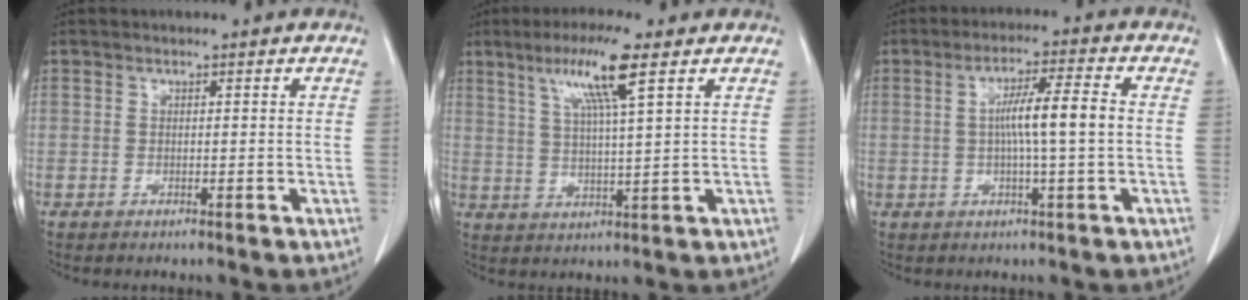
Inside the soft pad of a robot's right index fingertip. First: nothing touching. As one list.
[{"total": 9.3, "force": [4.7, 0.0, 8.0], "torque": [-0.155, 0.008, 0.089]}, {"total": 7.7, "force": [0.2, 0.3, 7.7], "torque": [-0.138, 0.007, 0.001]}]